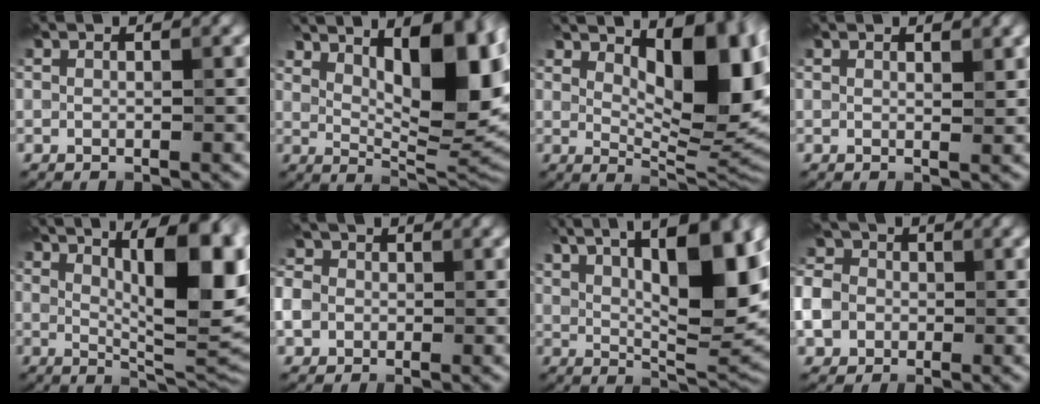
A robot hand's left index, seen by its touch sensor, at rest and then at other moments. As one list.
[{"total": 12.8, "force": [5.1, 4.6, 10.8], "torque": [-0.145, 0.001, 0.087]}, {"total": 11.6, "force": [4.2, 4.7, 9.8], "torque": [-0.132, 0.000, 0.071]}, {"total": 1.0, "force": [0.9, 0.2, 0.5], "torque": [-0.008, -0.001, 0.015]}, {"total": 12.8, "force": [4.3, 3.7, 11.5], "torque": [-0.135, 0.003, 0.069]}, {"total": 4.9, "force": [-0.1, 4.3, 2.2], "torque": [-0.049, 0.017, -0.028]}, {"total": 13.6, "force": [6.1, 3.9, 11.5], "torque": [-0.170, 0.012, 0.103]}, {"total": 7.0, "force": [-1.6, 6.0, 3.2], "torque": [-0.067, -0.002, -0.059]}]